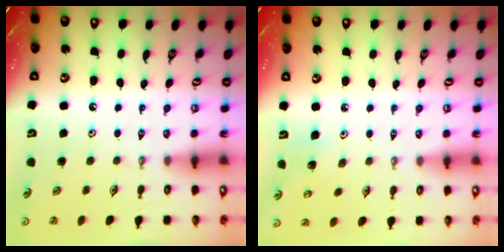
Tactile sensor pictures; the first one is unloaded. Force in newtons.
{"total": 6.4, "press": 6.3, "slide": 0.6}